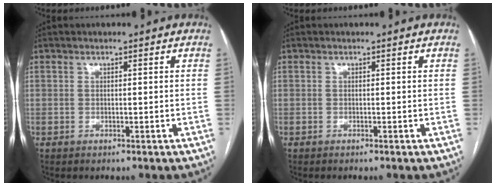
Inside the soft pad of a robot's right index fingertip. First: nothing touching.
{"total": 0.0}